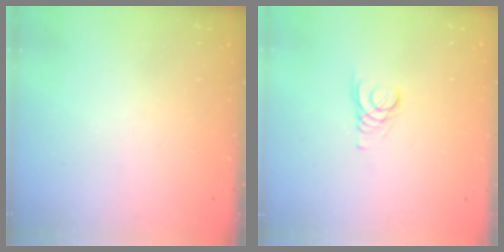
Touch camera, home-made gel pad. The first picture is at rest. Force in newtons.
{"total": 1.6, "press": 1.6, "slide": 0.2}